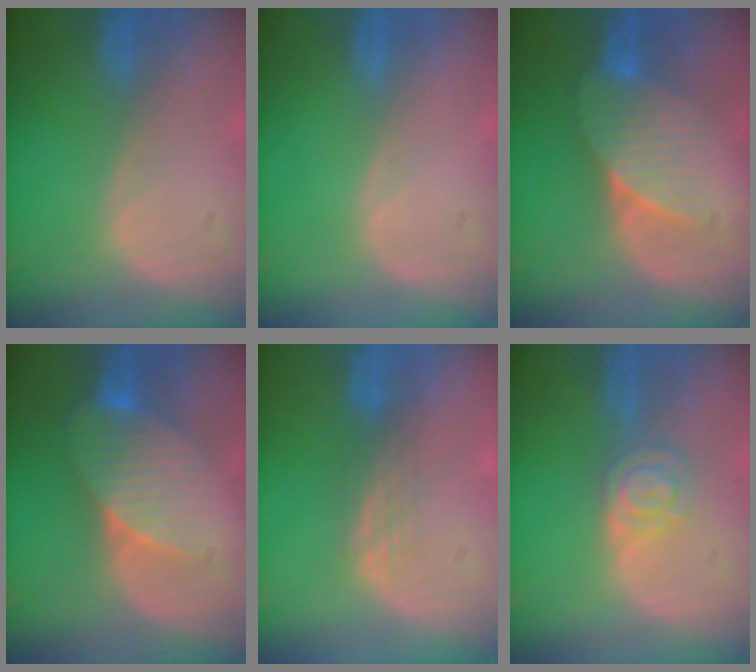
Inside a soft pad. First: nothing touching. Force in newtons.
{"total": 0.0}
{"total": 7.1, "press": 6.4, "slide": 3.0}
{"total": 8.0, "press": 7.2, "slide": 3.4}
{"total": 3.0, "press": 2.5, "slide": 1.6}
{"total": 4.6, "press": 3.9, "slide": 2.4}